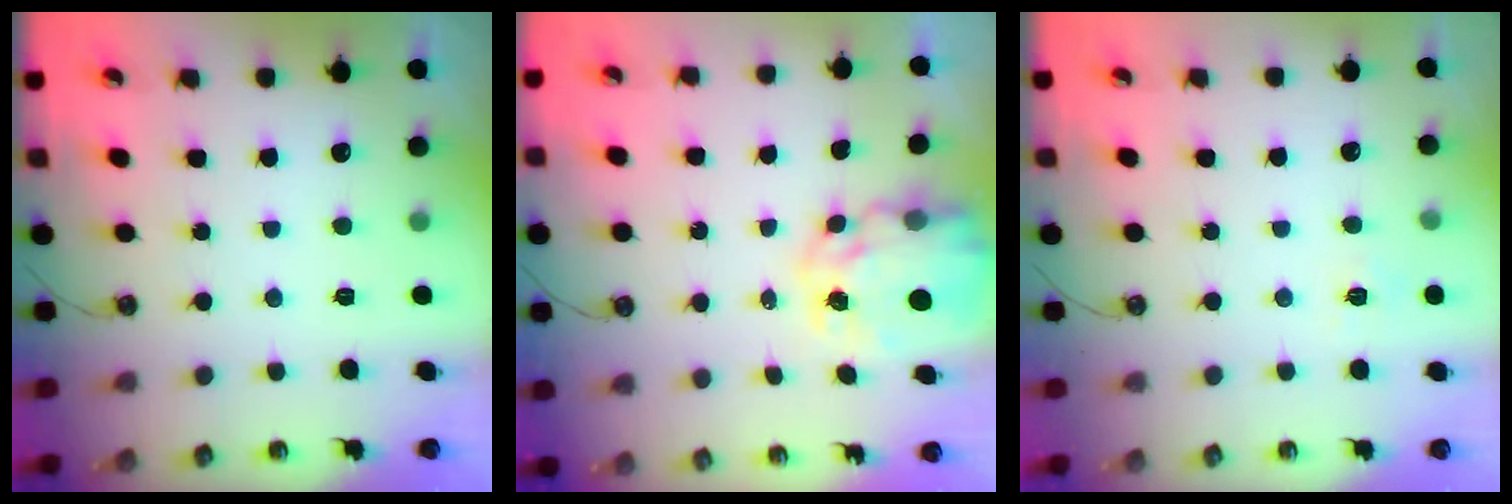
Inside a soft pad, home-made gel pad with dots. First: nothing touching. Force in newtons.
{"total": 9.9, "press": 9.9, "slide": 0.8}
{"total": 6.0, "press": 6.0, "slide": 0.6}